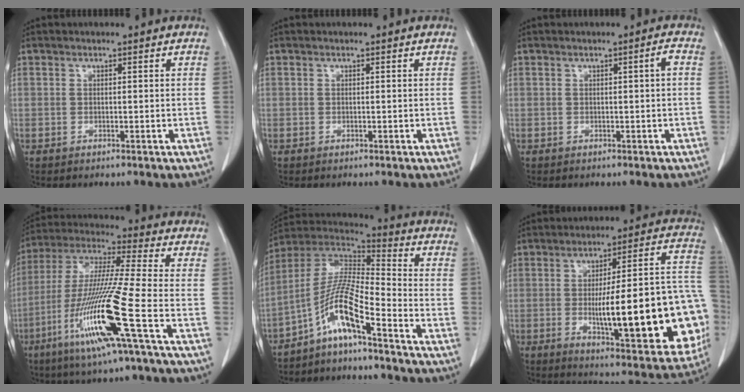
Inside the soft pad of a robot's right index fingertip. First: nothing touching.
{"total": 0.0}
{"total": 1.4, "force": [0.1, -0.1, 1.4], "torque": [-0.020, 0.004, 0.002]}
{"total": 16.9, "force": [-6.8, -1.3, 15.5], "torque": [-0.322, -0.028, -0.134]}
{"total": 10.2, "force": [-6.2, 0.6, 8.1], "torque": [-0.168, 0.014, -0.125]}
{"total": 25.4, "force": [-4.2, 4.8, 24.5], "torque": [-0.261, 0.022, -0.045]}